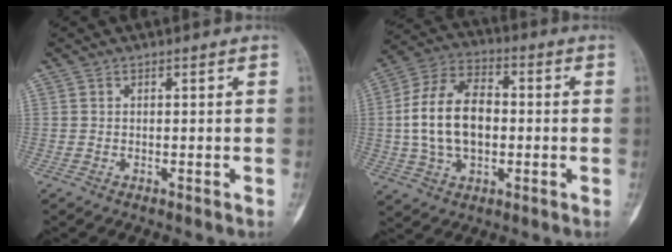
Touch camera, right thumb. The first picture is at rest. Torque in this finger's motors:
{"motor_torque": [0.75, 0.71, 1.44, 0.22, 0.57]}